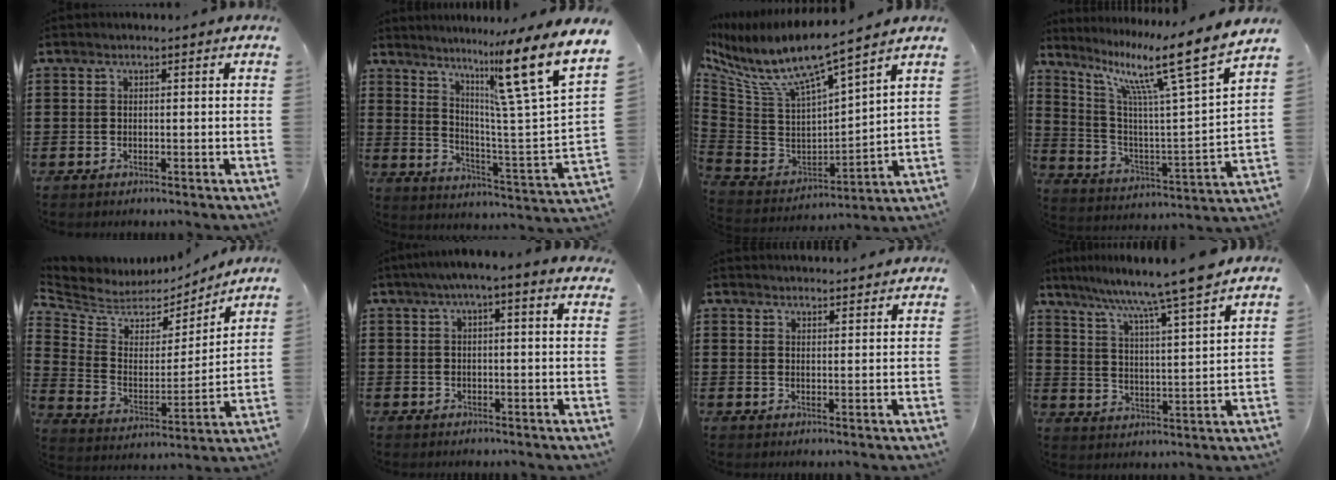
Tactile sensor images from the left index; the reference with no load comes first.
{"total": 13.9, "force": [8.7, 0.3, 10.8], "torque": [-0.185, -0.070, 0.124]}
{"total": 8.3, "force": [6.0, 1.1, 5.5], "torque": [-0.131, -0.049, 0.097]}
{"total": 13.1, "force": [9.1, 0.6, 9.4], "torque": [-0.179, -0.067, 0.131]}
{"total": 5.2, "force": [4.6, 2.3, 0.4], "torque": [-0.046, -0.043, 0.077]}
{"total": 2.3, "force": [1.2, 0.5, 1.9], "torque": [-0.040, 0.005, 0.020]}
{"total": 2.5, "force": [2.5, -0.2, -0.1], "torque": [-0.004, -0.007, 0.049]}
{"total": 8.1, "force": [6.9, -1.6, 4.0], "torque": [-0.103, -0.047, 0.108]}